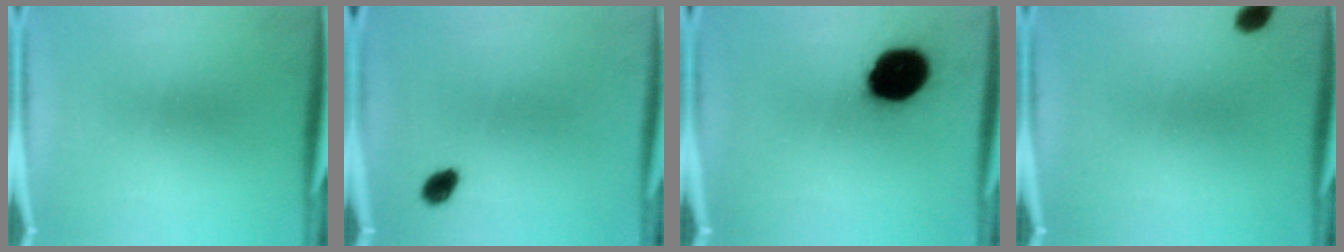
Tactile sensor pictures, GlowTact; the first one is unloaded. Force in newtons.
{"total": 2.9}
{"total": 18.1}
{"total": 2.3}